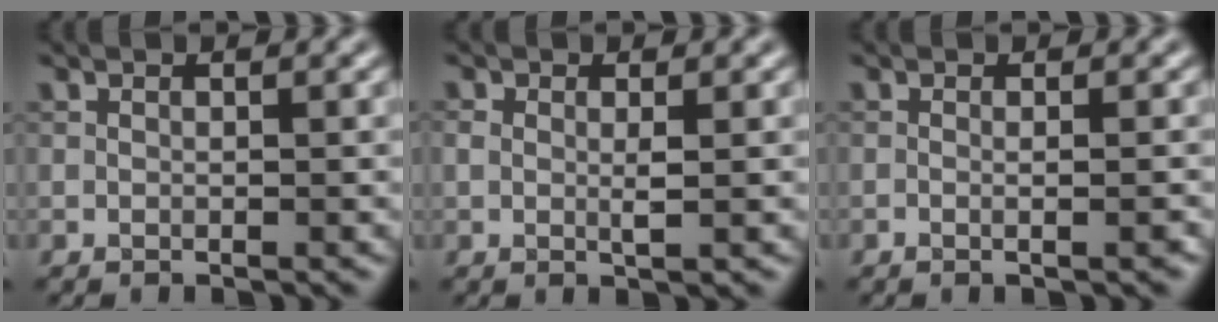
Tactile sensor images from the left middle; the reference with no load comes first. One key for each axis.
{"total": 1.3, "fx": 0.2, "fy": 0.6, "fz": 1.2, "tx": -0.027, "ty": 0.000, "tz": 0.003}
{"total": 1.8, "fx": 0.0, "fy": 0.7, "fz": 1.6, "tx": -0.008, "ty": 0.000, "tz": -0.009}